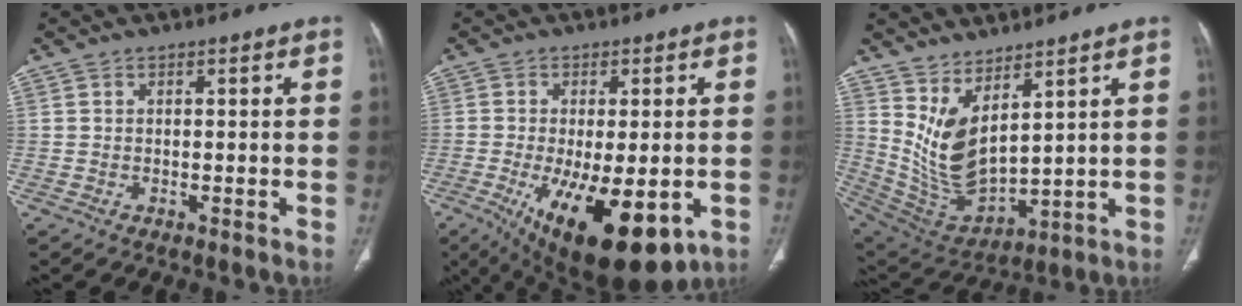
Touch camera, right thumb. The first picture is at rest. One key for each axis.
{"total": 18.7, "fx": -6.9, "fy": 7.5, "fz": 15.7, "tx": -0.232, "ty": -0.021, "tz": -0.087}
{"total": 11.7, "fx": 6.0, "fy": 4.6, "fz": 8.9, "tx": -0.165, "ty": -0.052, "tz": 0.148}